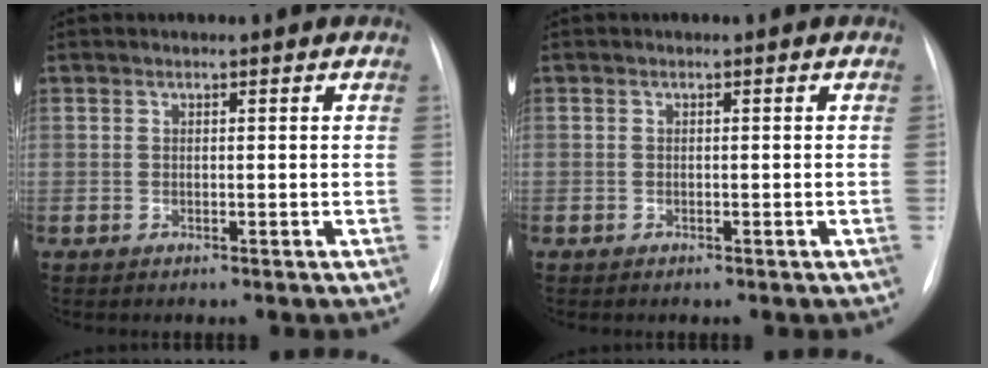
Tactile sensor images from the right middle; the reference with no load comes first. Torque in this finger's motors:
{"motor_torque": [0.50, -0.62, 0.00, -0.22]}